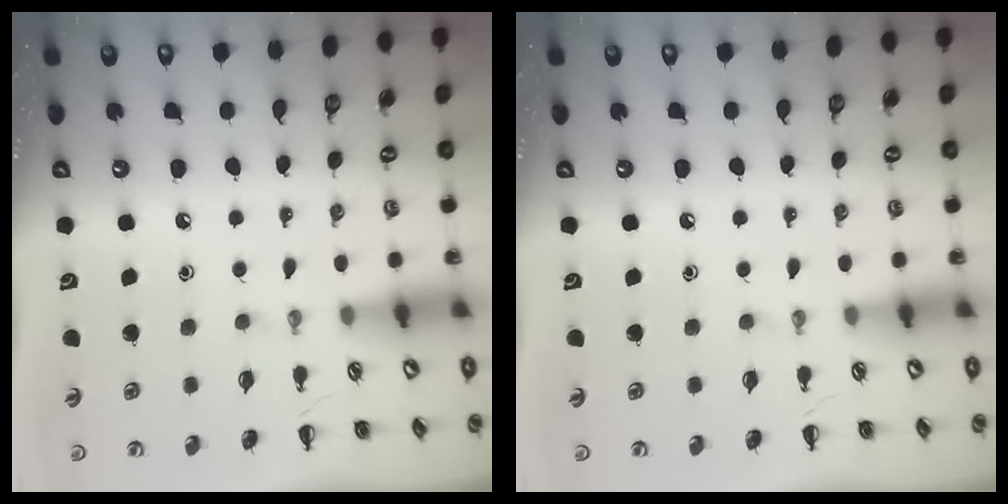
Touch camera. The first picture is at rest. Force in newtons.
{"total": 0.0}